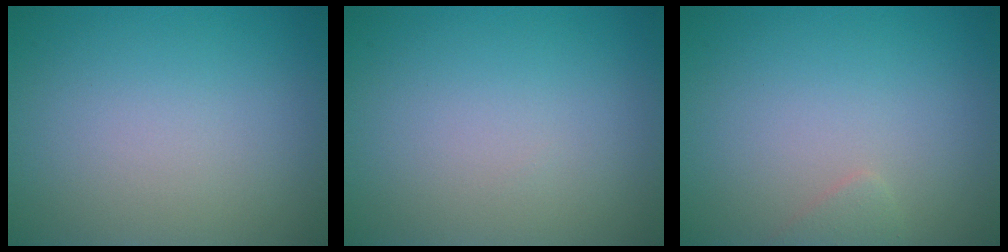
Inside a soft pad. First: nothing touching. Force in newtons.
{"total": 0.0}
{"total": 0.8, "press": 0.8, "slide": 0.0}